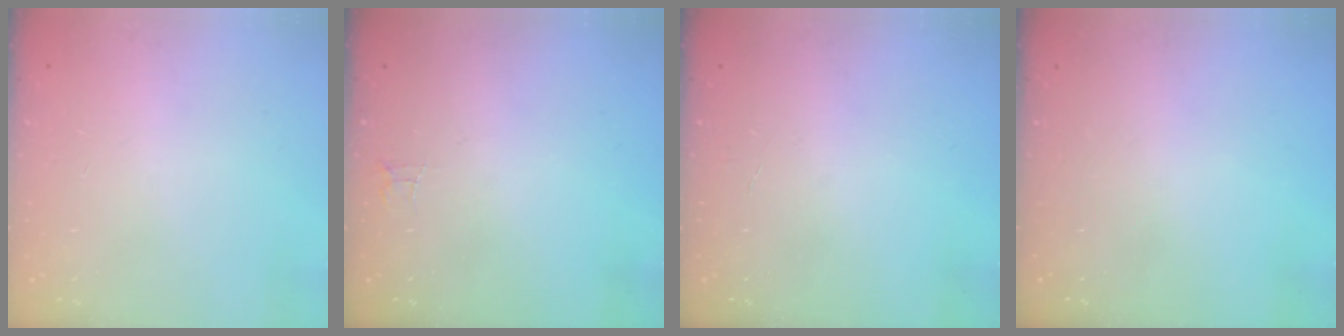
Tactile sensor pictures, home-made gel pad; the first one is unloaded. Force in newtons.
{"total": 2.9, "press": 2.9, "slide": 0.2}
{"total": 3.5, "press": 3.5, "slide": 0.3}
{"total": 0.0}